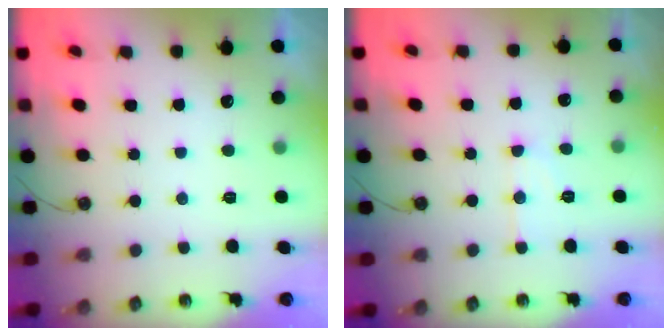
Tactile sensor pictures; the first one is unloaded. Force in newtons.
{"total": 7.5, "press": 7.5, "slide": 0.6}